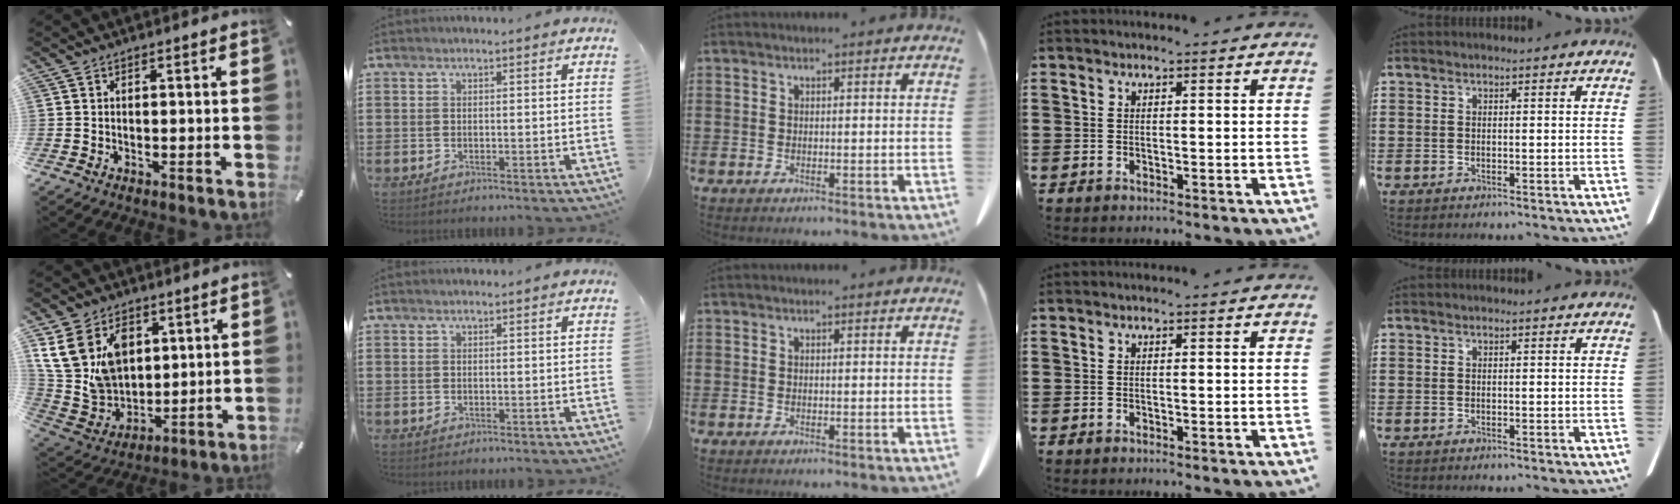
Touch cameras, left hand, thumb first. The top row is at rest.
{"thumb": {"total": 18.1, "force": [7.5, 13.8, 9.0], "torque": [-0.213, -0.032, 0.140]}}